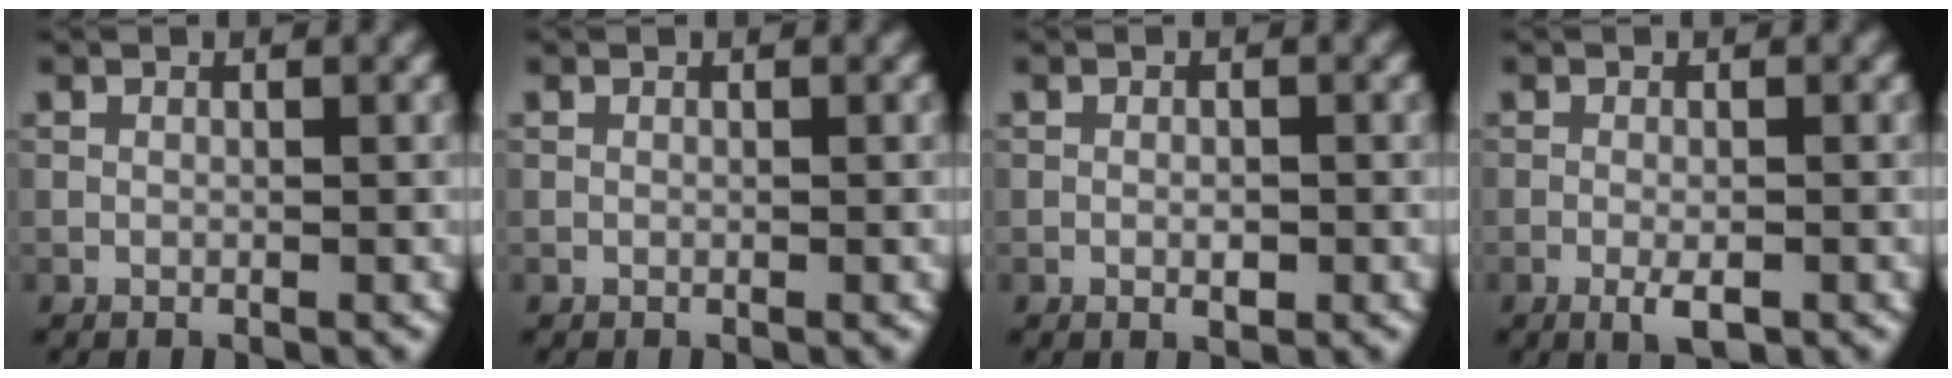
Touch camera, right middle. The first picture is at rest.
{"total": 0.0}
{"total": 1.2, "force": [-0.3, 0.5, 1.0], "torque": [-0.017, 0.000, -0.005]}
{"total": 2.1, "force": [-1.0, 0.5, 1.8], "torque": [-0.035, -0.004, -0.018]}